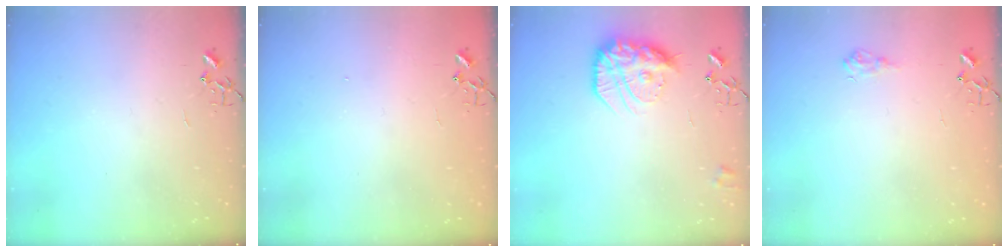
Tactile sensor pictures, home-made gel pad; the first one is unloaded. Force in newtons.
{"total": 1.4, "press": 1.4, "slide": 0.3}
{"total": 17.3, "press": 17.2, "slide": 1.4}
{"total": 7.3, "press": 7.3, "slide": 0.4}